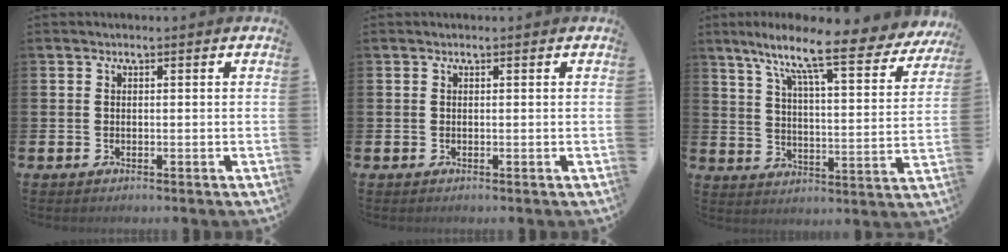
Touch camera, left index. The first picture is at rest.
{"total": 0.0}
{"total": 11.3, "force": [8.6, 1.9, 7.2], "torque": [-0.142, -0.063, 0.133]}